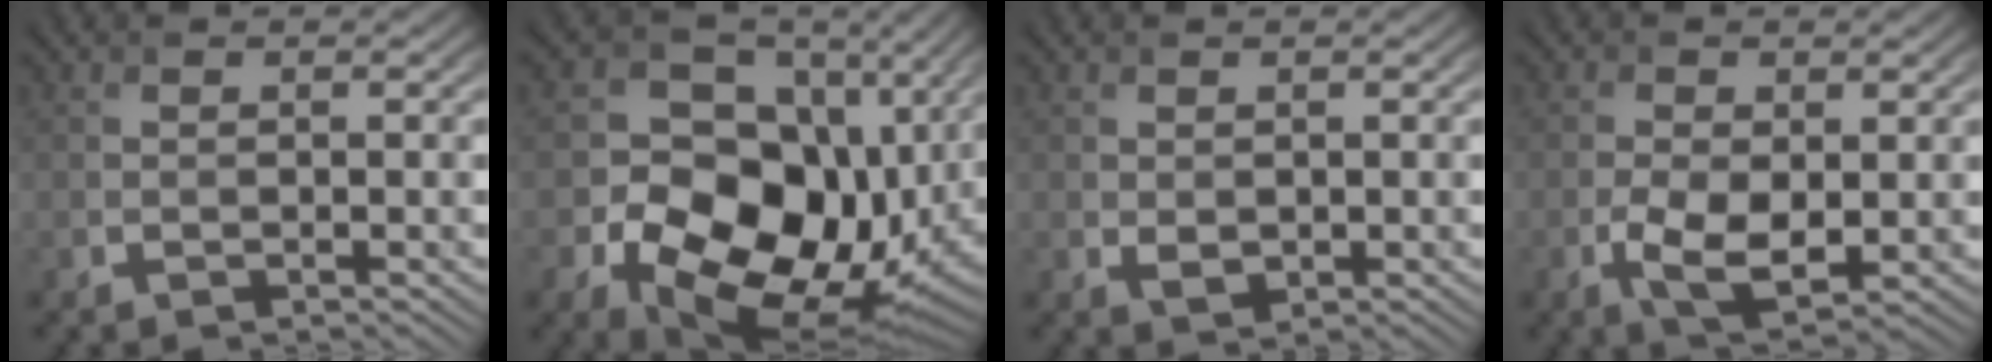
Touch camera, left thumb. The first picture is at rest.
{"total": 16.4, "force": [-2.1, 12.4, 10.5], "torque": [-0.192, -0.050, -0.016]}
{"total": 1.4, "force": [0.2, 1.0, 0.9], "torque": [-0.020, -0.005, 0.009]}
{"total": 5.0, "force": [-0.9, 2.7, 4.2], "torque": [-0.091, -0.010, -0.014]}